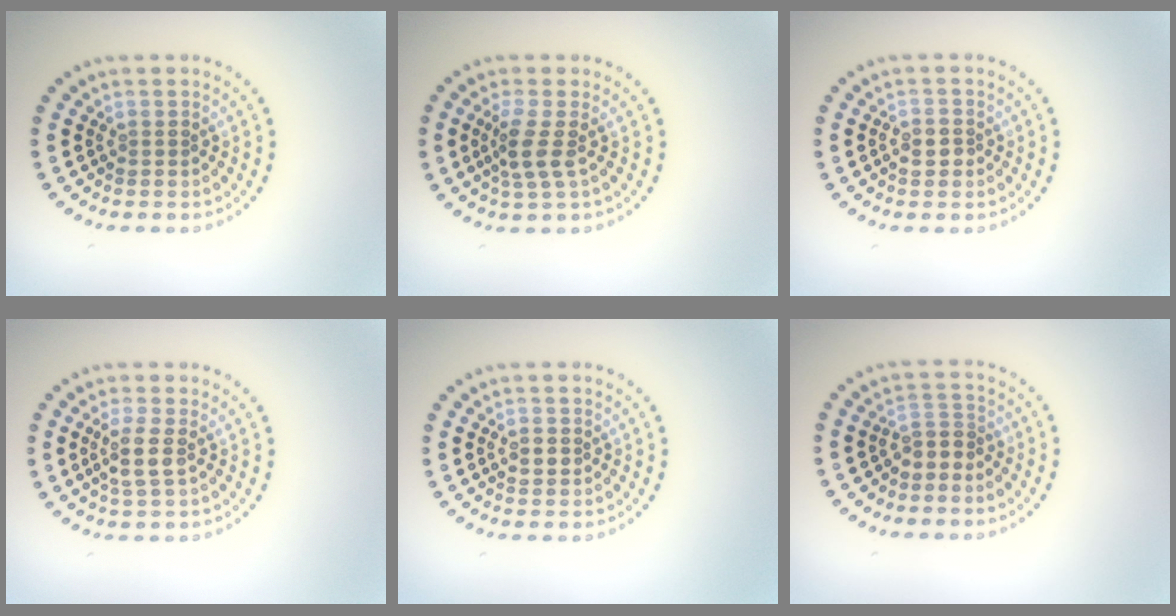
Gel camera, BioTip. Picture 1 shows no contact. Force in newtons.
{"total": 2.5, "press": 2.0, "slide": 1.6}
{"total": 1.5, "press": 1.5, "slide": 0.3}
{"total": 2.5, "press": 2.1, "slide": 1.2}
{"total": 1.8, "press": 1.7, "slide": 0.2}
{"total": 1.7, "press": 1.4, "slide": 1.0}